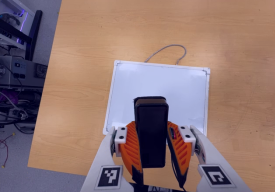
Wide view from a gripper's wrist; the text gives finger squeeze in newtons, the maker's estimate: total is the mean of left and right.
{"total": 7.0, "left": 5.9, "right": 8.1}